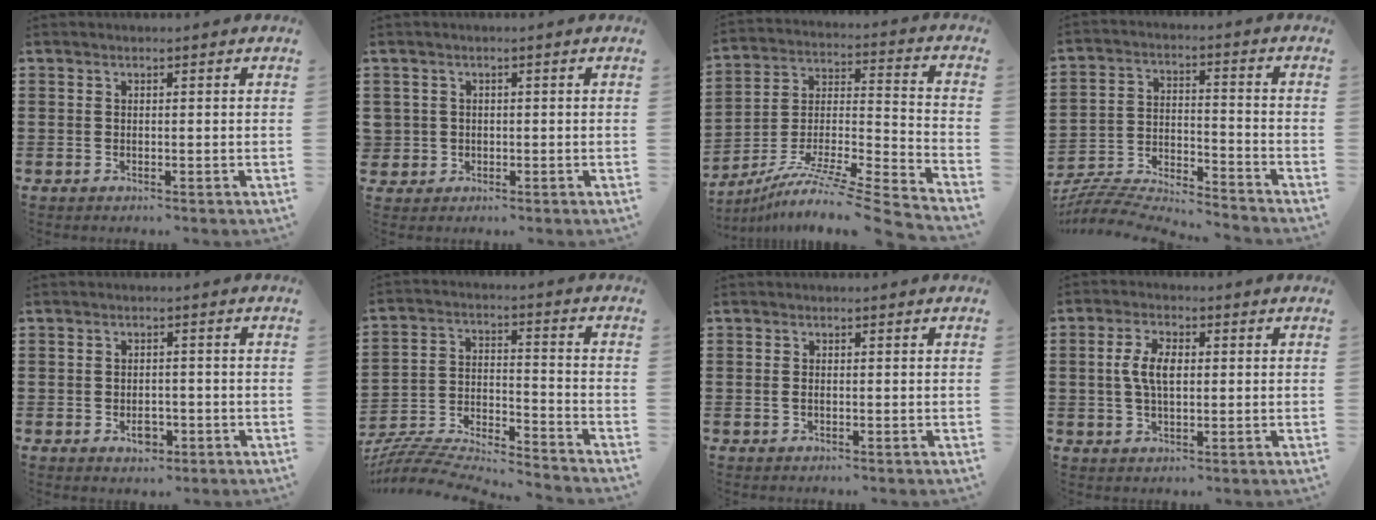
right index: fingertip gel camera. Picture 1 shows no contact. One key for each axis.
{"total": 1.6, "fx": -0.2, "fy": 1.6, "fz": -0.1, "tx": -0.006, "ty": 0.007, "tz": -0.008}
{"total": 9.0, "fx": -7.2, "fy": -0.1, "fz": 5.3, "tx": -0.095, "ty": -0.005, "tz": -0.150}
{"total": 6.2, "fx": -6.1, "fy": 0.4, "fz": 1.0, "tx": -0.033, "ty": -0.008, "tz": -0.128}
{"total": 2.9, "fx": -1.1, "fy": 1.9, "fz": 1.9, "tx": -0.027, "ty": -0.002, "tz": -0.022}
{"total": 5.9, "fx": -5.7, "fy": 0.5, "fz": 1.4, "tx": -0.039, "ty": -0.013, "tz": -0.120}
{"total": 0.8, "fx": -0.1, "fy": 0.3, "fz": 0.7, "tx": -0.016, "ty": -0.001, "tz": -0.002}
{"total": 5.1, "fx": 0.4, "fy": 2.4, "fz": 4.4, "tx": -0.096, "ty": 0.007, "tz": 0.002}